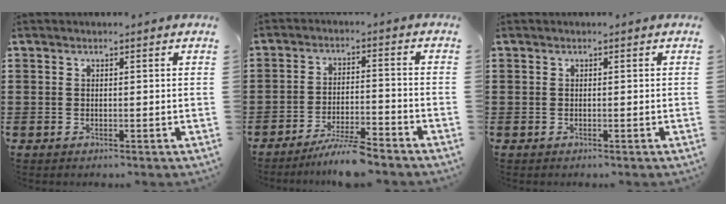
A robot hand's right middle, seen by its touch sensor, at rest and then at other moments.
{"total": 5.7, "force": [-5.2, -0.1, 2.2], "torque": [-0.044, -0.008, -0.098]}
{"total": 0.0}